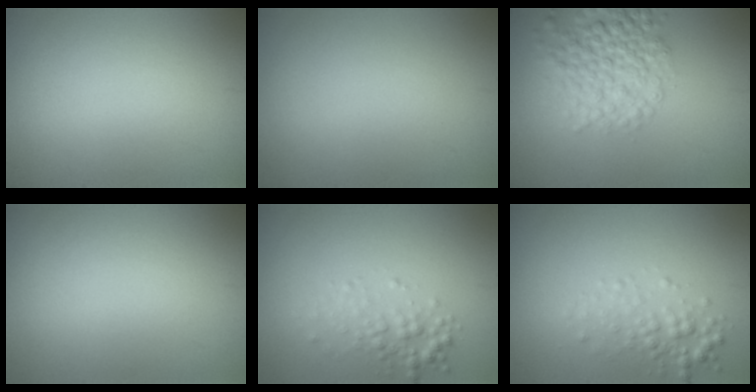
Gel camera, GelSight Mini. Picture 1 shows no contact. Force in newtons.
{"total": 0.0}
{"total": 5.3, "press": 5.3, "slide": 0.2}
{"total": 0.0}
{"total": 2.0, "press": 2.0, "slide": 0.1}
{"total": 2.3, "press": 2.3, "slide": 0.1}